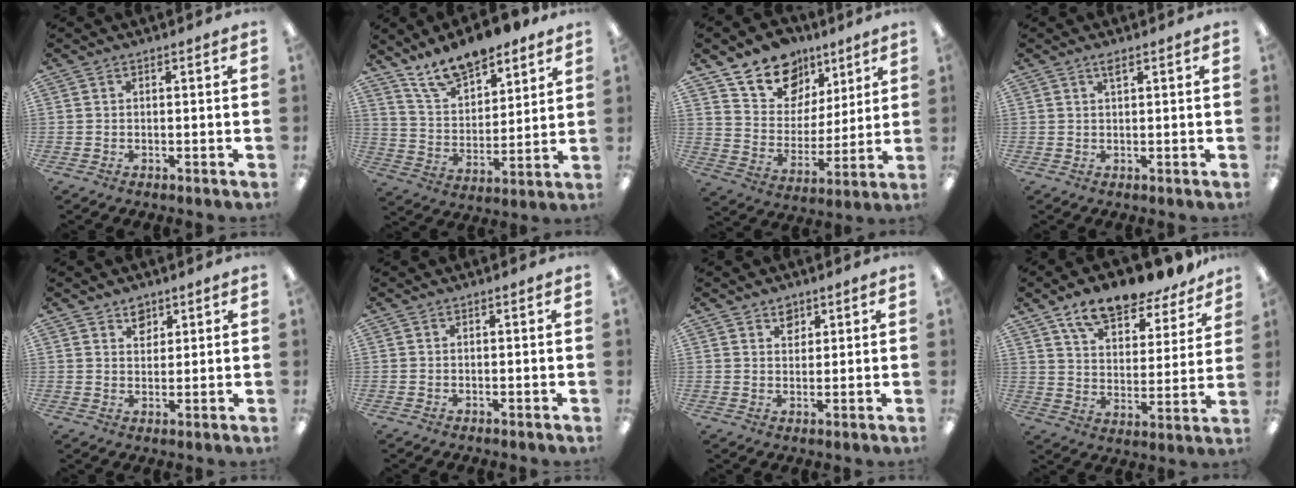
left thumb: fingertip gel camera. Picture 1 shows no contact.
{"total": 13.7, "force": [11.1, 5.5, 5.7], "torque": [-0.098, -0.062, 0.202]}
{"total": 15.5, "force": [10.6, 10.3, 4.7], "torque": [-0.087, -0.060, 0.201]}
{"total": 1.6, "force": [1.1, 0.3, 1.1], "torque": [-0.027, 0.002, 0.020]}
{"total": 4.1, "force": [3.0, 2.6, 0.7], "torque": [0.000, -0.014, 0.052]}
{"total": 0.0}
{"total": 3.3, "force": [2.4, 2.2, 0.7], "torque": [0.006, -0.011, 0.041]}
{"total": 13.7, "force": [11.6, 4.3, 5.8], "torque": [-0.099, -0.081, 0.200]}